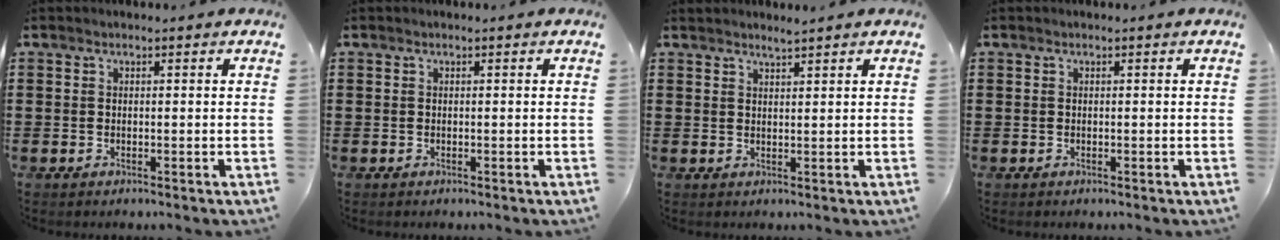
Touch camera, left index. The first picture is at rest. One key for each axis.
{"total": 0.0}
{"total": 1.3, "fx": 1.2, "fy": -0.3, "fz": 0.5, "tx": -0.010, "ty": -0.001, "tz": 0.023}
{"total": 0.0}